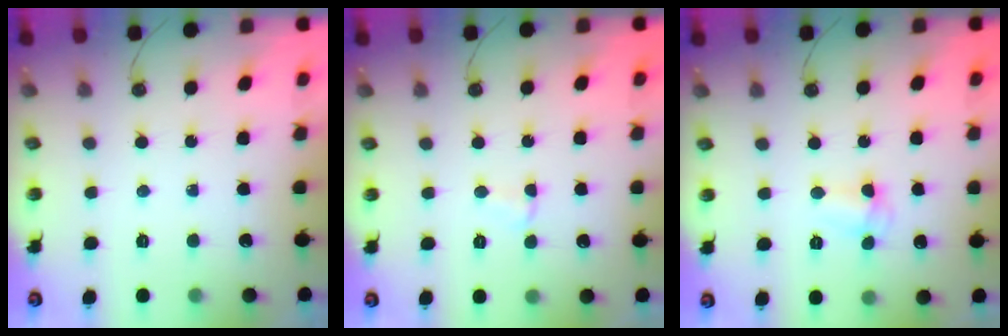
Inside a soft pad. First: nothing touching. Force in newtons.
{"total": 2.8, "press": 2.7, "slide": 0.5}
{"total": 4.9, "press": 3.9, "slide": 2.9}